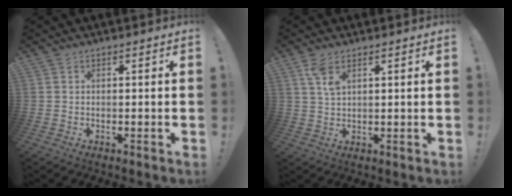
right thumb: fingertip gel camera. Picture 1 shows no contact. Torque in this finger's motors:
{"motor_torque": [0.66, 0.90, 0.96, 0.20, 0.02]}